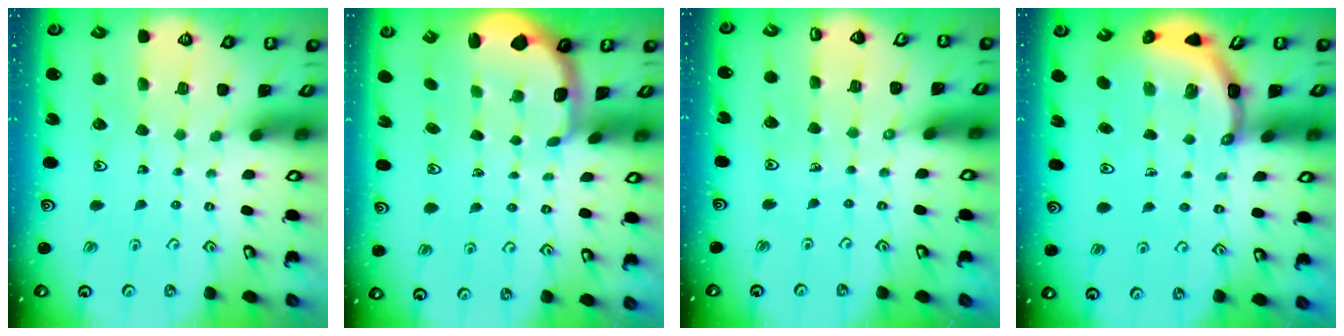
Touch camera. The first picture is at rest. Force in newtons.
{"total": 2.5, "press": 1.1, "slide": 2.2}
{"total": 4.4, "press": 4.4, "slide": 0.6}
{"total": 4.0, "press": 3.9, "slide": 0.9}